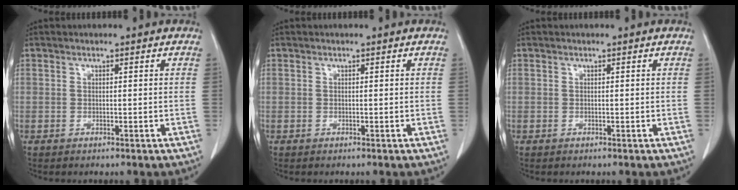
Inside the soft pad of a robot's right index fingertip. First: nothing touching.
{"total": 0.0}
{"total": 0.0}